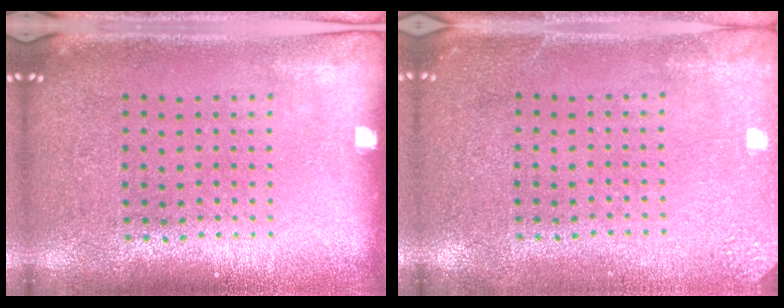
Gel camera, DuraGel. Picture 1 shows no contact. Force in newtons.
{"total": 2.5, "press": 2.4, "slide": 0.3}